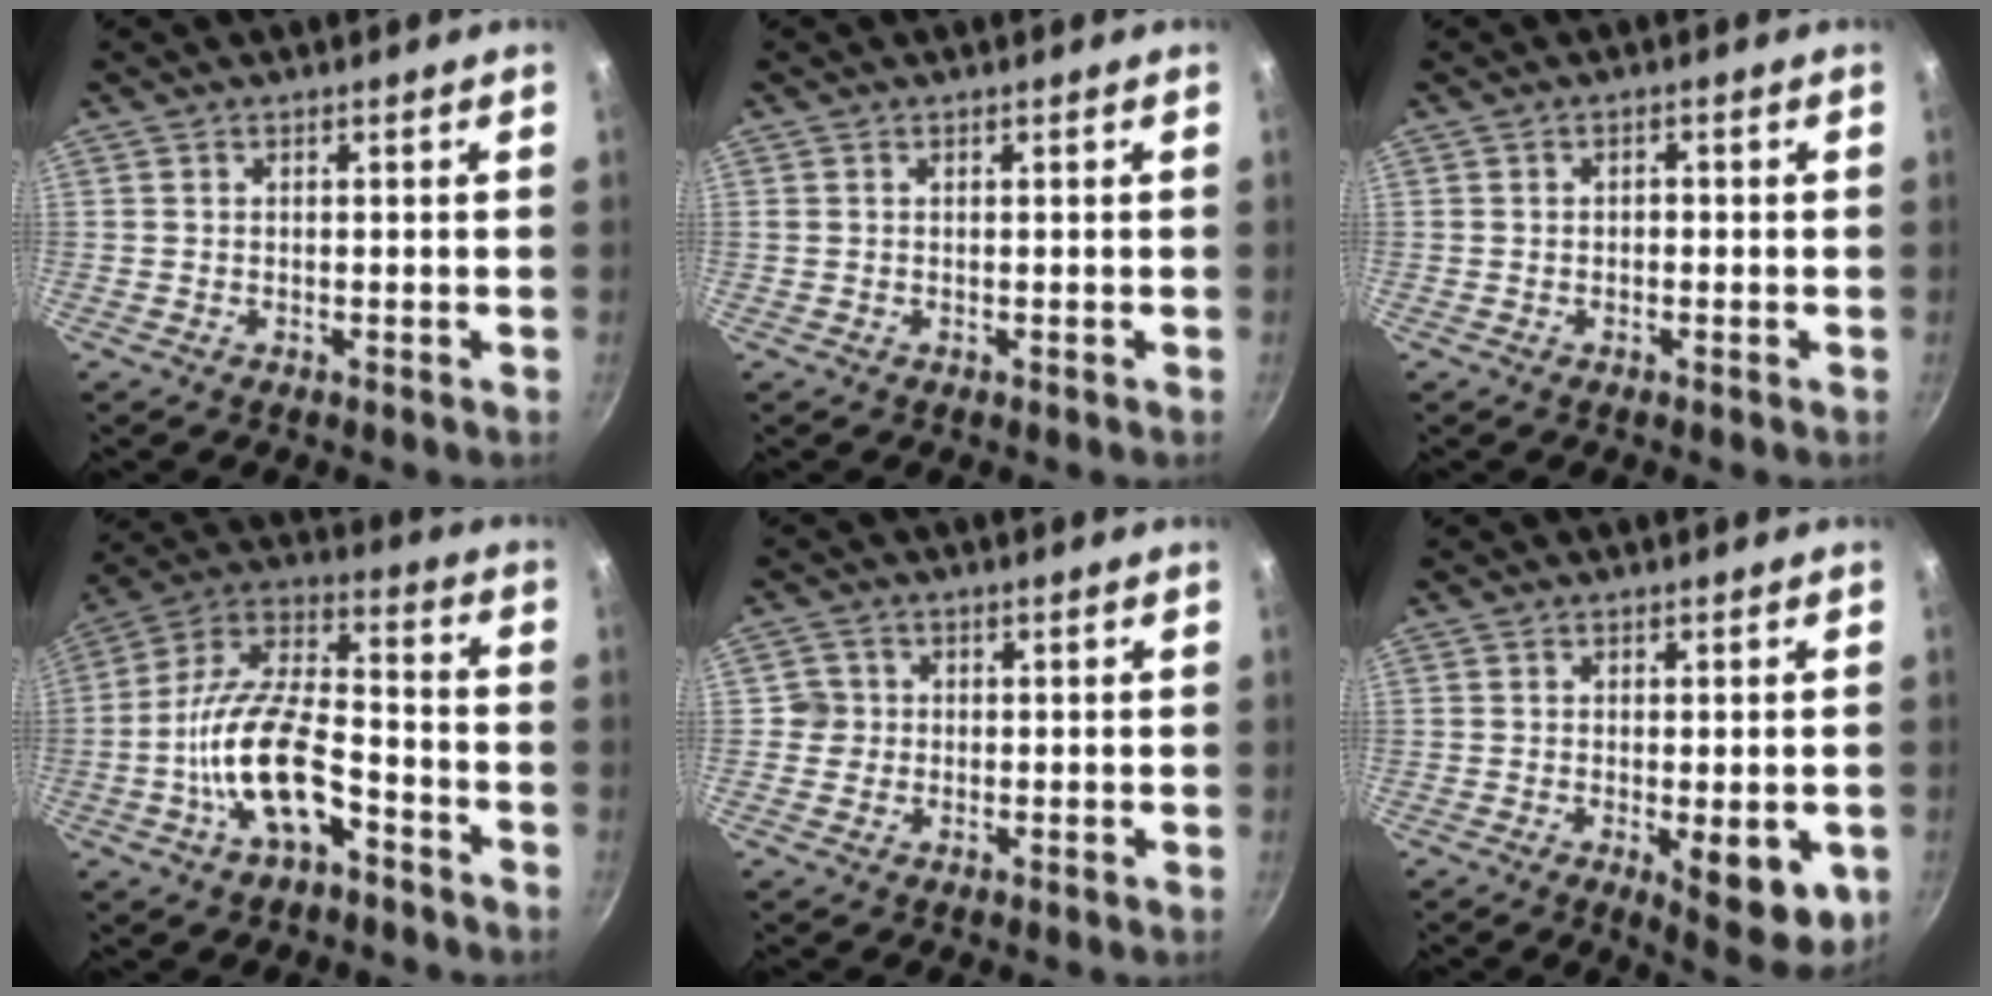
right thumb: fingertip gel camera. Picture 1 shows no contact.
{"total": 0.0}
{"total": 1.0, "force": [-0.1, 0.8, 0.6], "torque": [-0.002, 0.004, -0.007]}
{"total": 16.5, "force": [-6.2, 7.8, 13.2], "torque": [-0.250, 0.058, -0.113]}
{"total": 2.7, "force": [0.0, 2.7, 0.1], "torque": [0.020, 0.008, -0.004]}
{"total": 9.4, "force": [-2.6, 3.5, 8.3], "torque": [-0.098, -0.017, -0.028]}